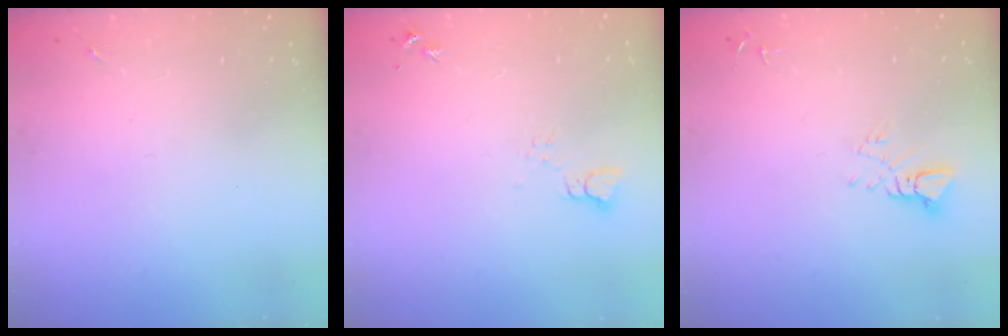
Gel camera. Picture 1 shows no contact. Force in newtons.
{"total": 3.5, "press": 3.5, "slide": 0.4}
{"total": 5.0, "press": 5.0, "slide": 0.2}